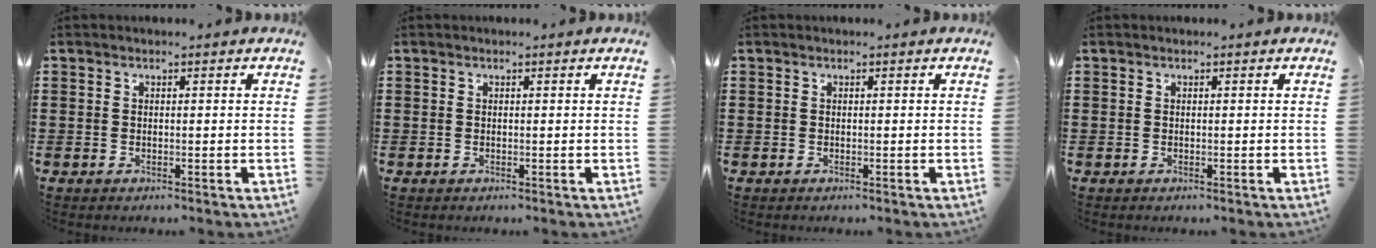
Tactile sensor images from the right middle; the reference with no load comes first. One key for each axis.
{"total": 0.0}
{"total": 0.0}
{"total": 0.0}